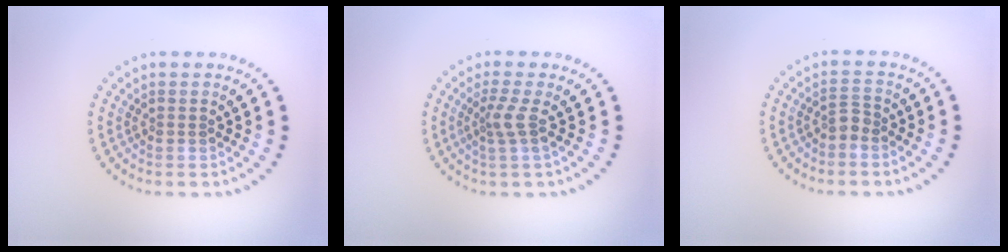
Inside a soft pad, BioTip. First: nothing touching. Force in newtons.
{"total": 2.0, "press": 1.4, "slide": 1.5}
{"total": 1.5, "press": 1.1, "slide": 0.9}